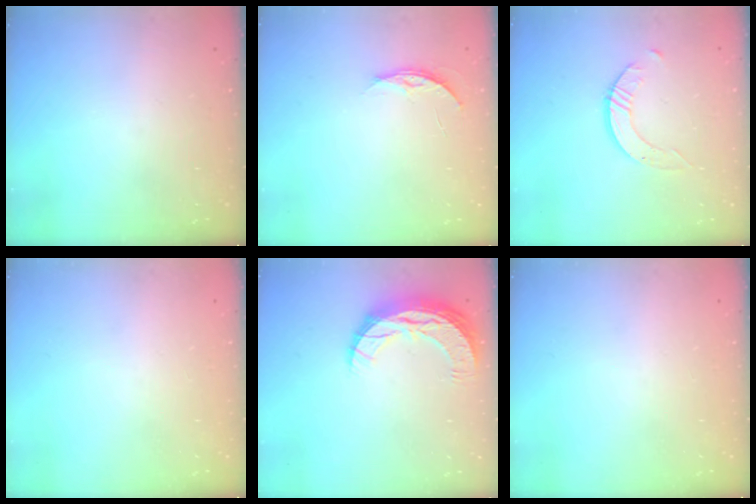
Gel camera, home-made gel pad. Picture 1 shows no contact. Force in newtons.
{"total": 3.8, "press": 3.8, "slide": 0.4}
{"total": 2.9, "press": 2.9, "slide": 0.2}
{"total": 0.0}
{"total": 10.3, "press": 10.3, "slide": 0.7}
{"total": 0.0}